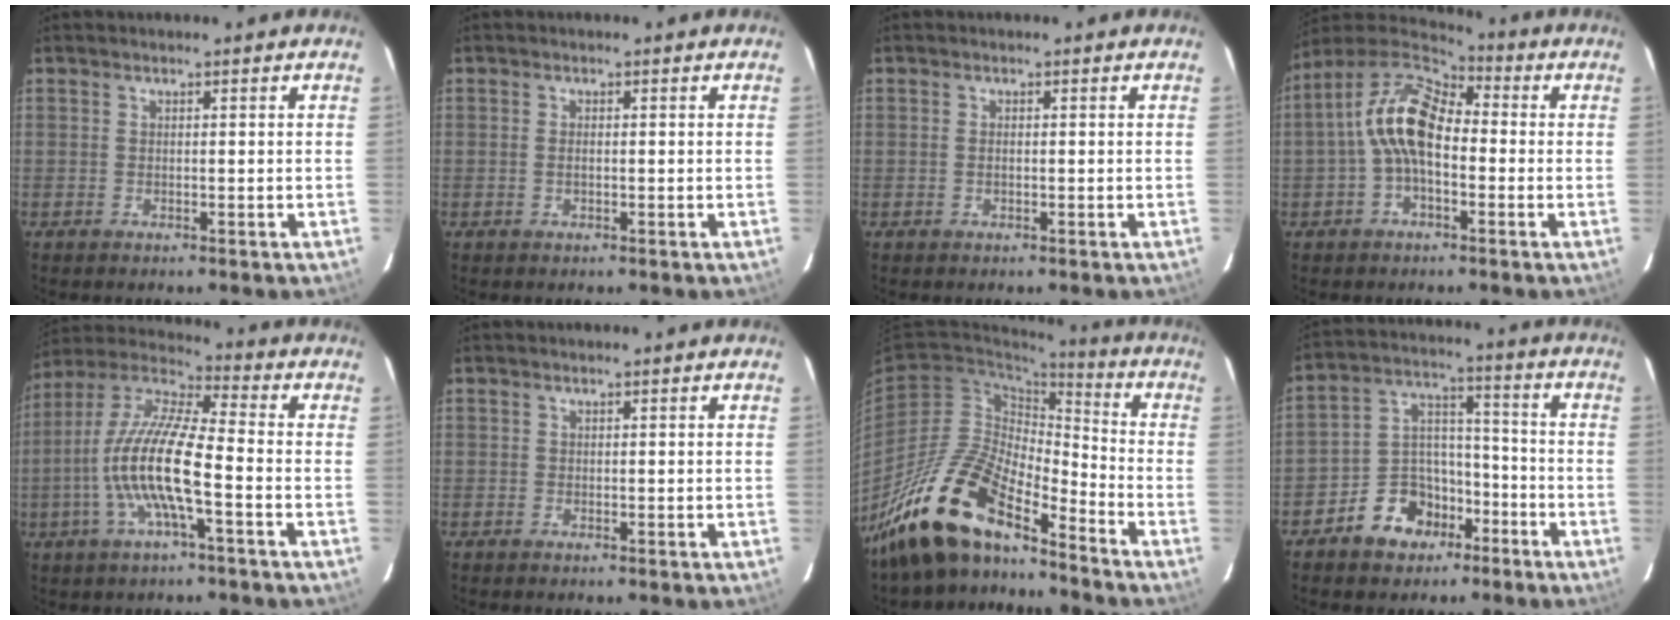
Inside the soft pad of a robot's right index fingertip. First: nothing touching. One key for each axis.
{"total": 1.1, "fx": -0.2, "fy": 0.5, "fz": 0.9, "tx": -0.020, "ty": 0.001, "tz": -0.004}
{"total": 0.8, "fx": -0.1, "fy": 0.4, "fz": 0.7, "tx": -0.016, "ty": 0.001, "tz": -0.004}
{"total": 11.3, "fx": -1.0, "fy": 6.2, "fz": 9.4, "tx": -0.185, "ty": 0.026, "tz": -0.027}
{"total": 14.6, "fx": -3.9, "fy": 2.6, "fz": 13.8, "tx": -0.271, "ty": -0.003, "tz": -0.080}
{"total": 0.0}
{"total": 17.5, "fx": -14.2, "fy": 5.1, "fz": 8.9, "tx": -0.172, "ty": 0.000, "tz": -0.272}
{"total": 10.6, "fx": -6.5, "fy": 7.6, "fz": 3.4, "tx": -0.071, "ty": 0.046, "tz": -0.094}